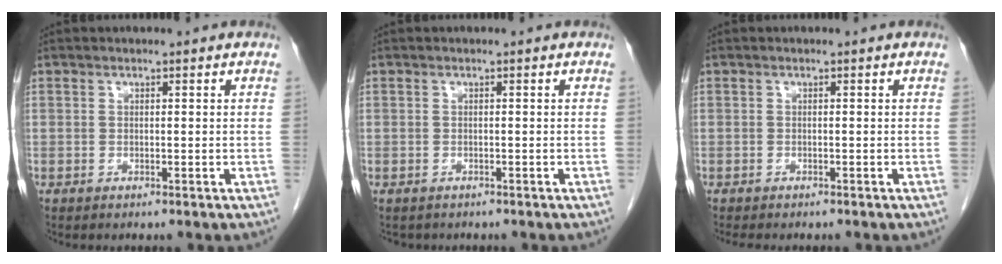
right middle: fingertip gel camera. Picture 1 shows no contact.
{"total": 1.5, "force": [-1.3, 0.7, 0.2], "torque": [-0.014, -0.003, -0.017]}
{"total": 3.4, "force": [-2.9, 0.9, 1.5], "torque": [-0.024, -0.009, -0.036]}